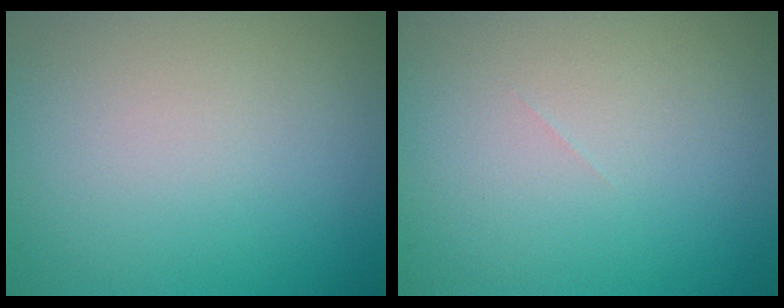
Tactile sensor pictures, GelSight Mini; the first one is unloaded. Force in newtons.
{"total": 0.0}